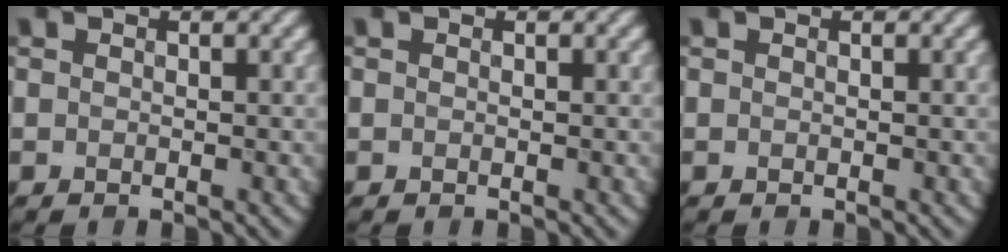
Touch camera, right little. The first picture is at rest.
{"total": 0.0}
{"total": 0.0}